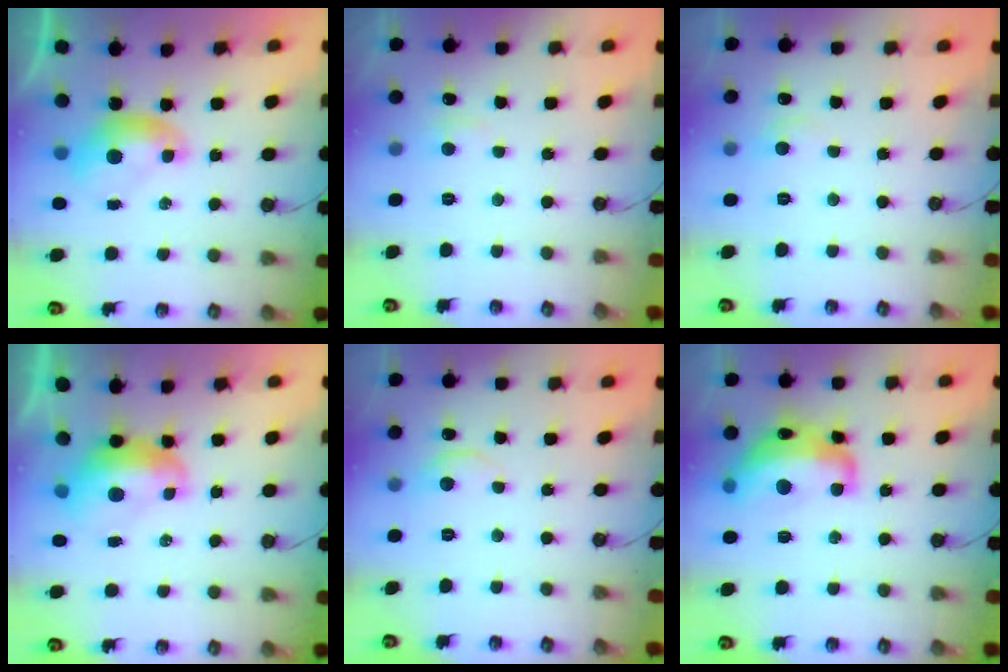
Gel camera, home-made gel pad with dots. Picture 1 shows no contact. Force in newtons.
{"total": 2.4, "press": 2.3, "slide": 0.2}
{"total": 0.7, "press": 0.2, "slide": 0.7}
{"total": 2.4, "press": 2.2, "slide": 0.8}
{"total": 1.9, "press": 1.7, "slide": 0.7}
{"total": 11.0, "press": 10.9, "slide": 0.9}